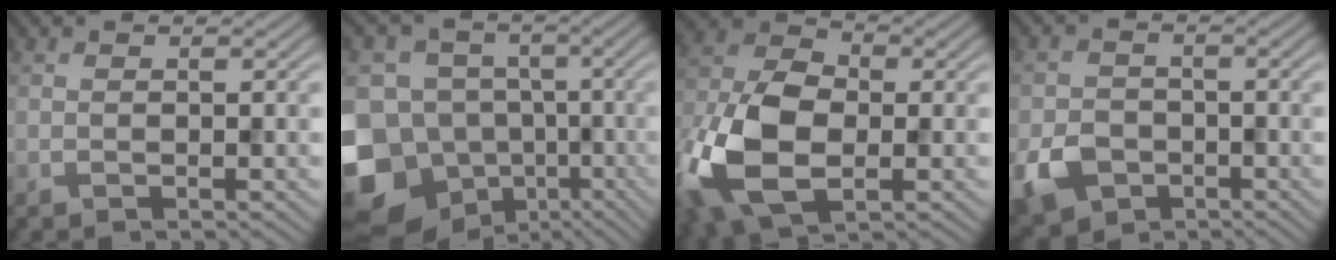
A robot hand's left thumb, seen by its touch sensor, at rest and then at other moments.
{"total": 16.6, "force": [-5.9, 13.4, 7.9], "torque": [-0.231, -0.013, -0.084]}
{"total": 14.7, "force": [-3.9, 9.1, 10.9], "torque": [-0.257, -0.022, -0.076]}
{"total": 6.2, "force": [-3.0, 4.6, 2.8], "torque": [-0.066, -0.014, -0.063]}